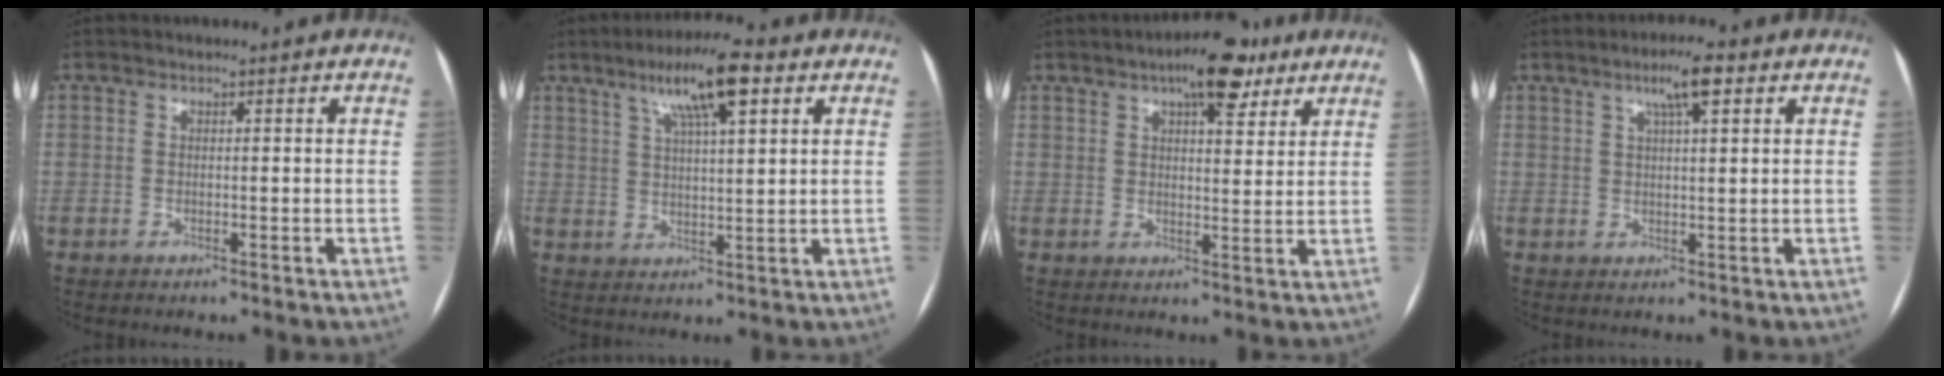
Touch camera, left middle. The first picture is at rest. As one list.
[{"total": 9.8, "force": [5.3, 1.4, 8.2], "torque": [-0.146, 0.018, 0.087]}, {"total": 8.8, "force": [5.5, 2.9, 6.2], "torque": [-0.087, 0.015, 0.077]}, {"total": 5.1, "force": [2.6, 0.5, 4.3], "torque": [-0.075, 0.010, 0.043]}]